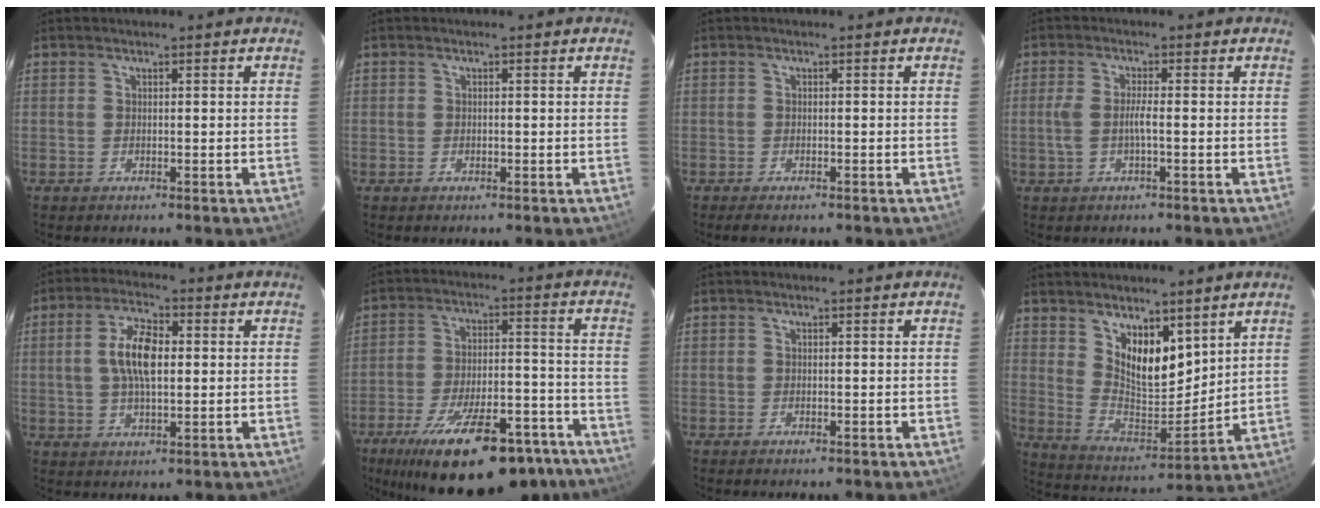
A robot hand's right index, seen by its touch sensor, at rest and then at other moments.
{"total": 0.6, "force": [-0.1, 0.6, 0.1], "torque": [0.001, -0.002, -0.001]}
{"total": 2.5, "force": [-2.1, 0.7, 1.2], "torque": [-0.023, -0.009, -0.036]}
{"total": 3.6, "force": [-0.8, 0.3, 3.5], "torque": [-0.070, 0.002, -0.014]}
{"total": 8.7, "force": [0.9, 3.7, 7.9], "torque": [-0.151, 0.012, 0.016]}
{"total": 26.6, "force": [-20.1, 8.9, 15.0], "torque": [-0.244, -0.013, -0.277]}
{"total": 0.6, "force": [-0.5, 0.2, 0.1], "torque": [0.002, 0.000, -0.010]}
{"total": 11.8, "force": [6.7, 5.7, 7.8], "torque": [-0.130, -0.011, 0.133]}